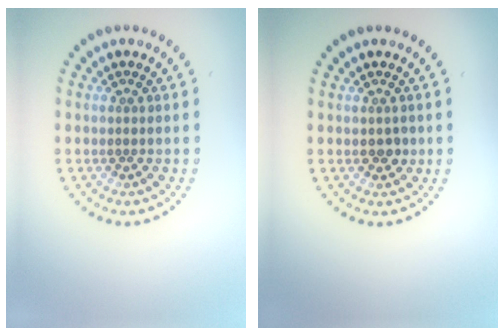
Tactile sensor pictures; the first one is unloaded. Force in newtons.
{"total": 1.2, "press": 1.2, "slide": 0.1}